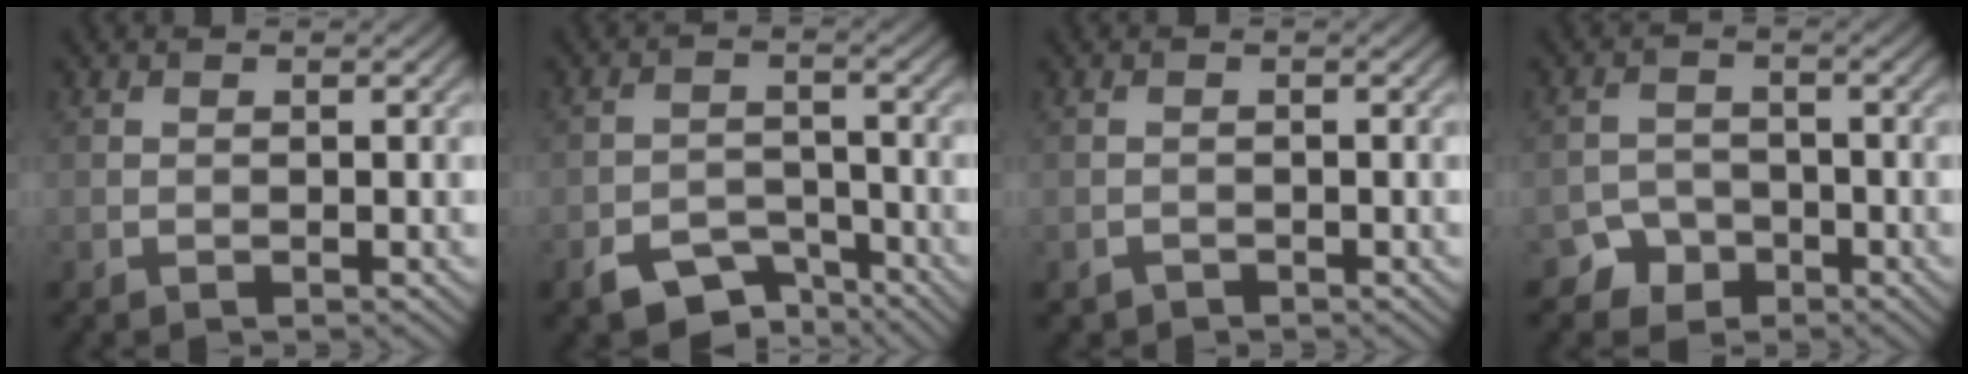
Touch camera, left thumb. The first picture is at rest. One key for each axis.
{"total": 5.7, "fx": -4.0, "fy": 3.0, "fz": 2.7, "tx": -0.049, "ty": -0.004, "tz": -0.073}
{"total": 0.8, "fx": -0.7, "fy": 0.4, "fz": 0.1, "tx": 0.000, "ty": -0.003, "tz": -0.014}
{"total": 3.0, "fx": -2.1, "fy": 2.1, "fz": 0.5, "tx": -0.001, "ty": 0.003, "tz": -0.043}